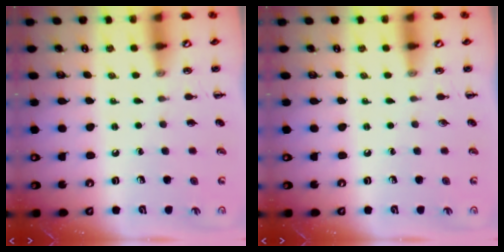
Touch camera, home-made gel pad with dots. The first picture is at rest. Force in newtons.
{"total": 0.0}